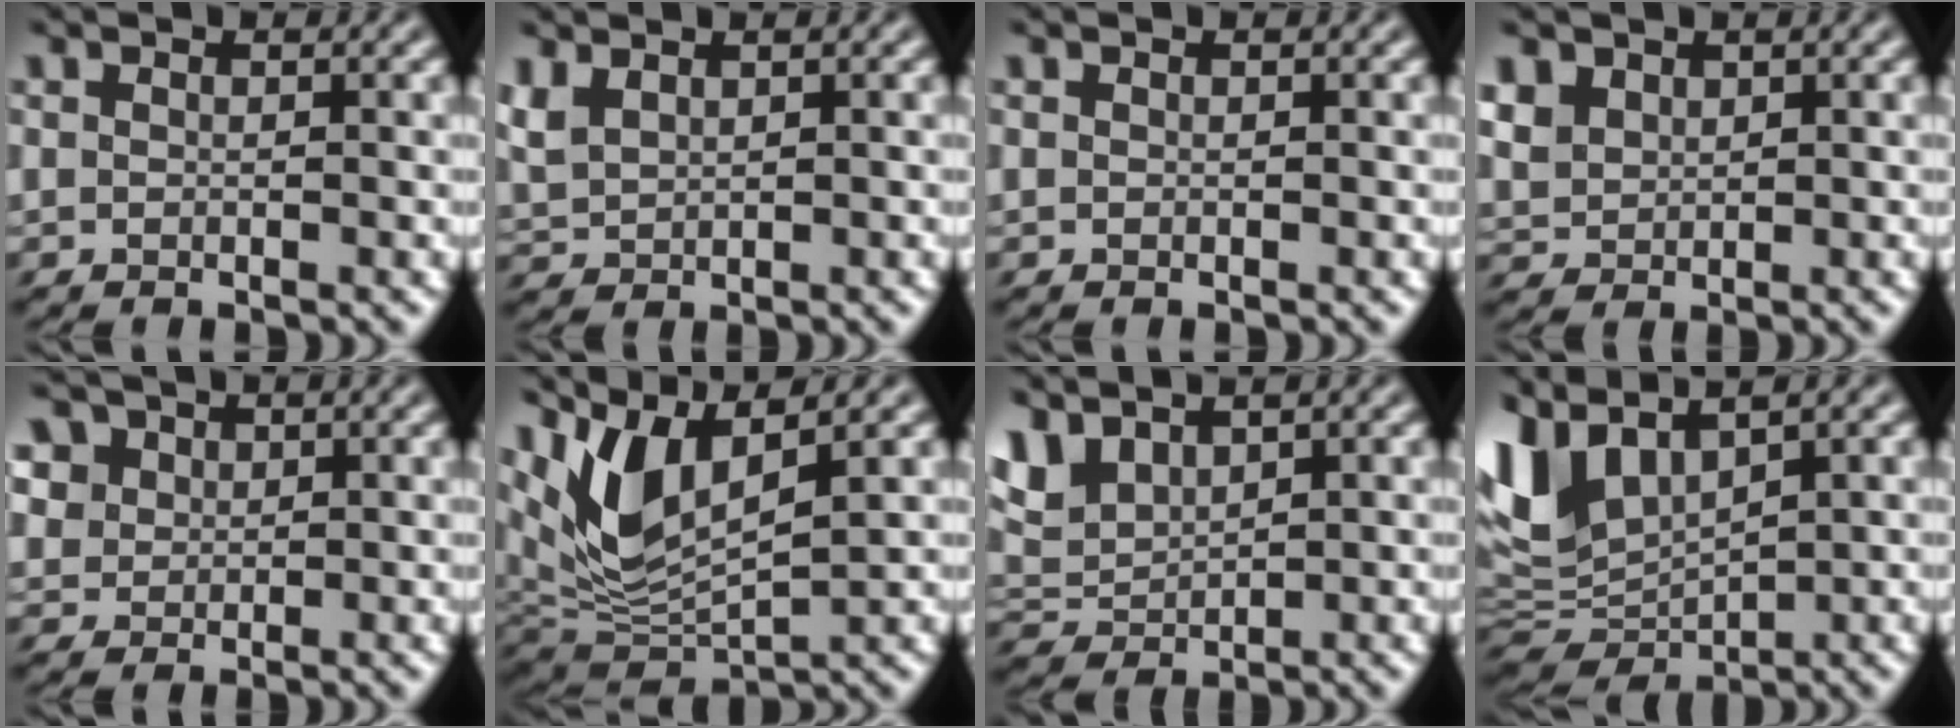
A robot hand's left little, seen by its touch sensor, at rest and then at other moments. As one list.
[{"total": 1.6, "force": [0.6, 0.9, 1.2], "torque": [-0.032, 0.001, 0.009]}, {"total": 0.0}, {"total": 2.4, "force": [1.0, 1.6, 1.4], "torque": [-0.039, 0.005, 0.011]}, {"total": 4.3, "force": [1.2, 3.4, 2.2], "torque": [-0.049, 0.025, 0.007]}, {"total": 7.8, "force": [3.0, 2.4, 6.8], "torque": [-0.168, 0.005, 0.056]}, {"total": 4.5, "force": [1.9, 1.8, 3.6], "torque": [-0.089, 0.001, 0.030]}, {"total": 5.9, "force": [1.0, 2.4, 5.3], "torque": [-0.114, -0.002, 0.013]}]